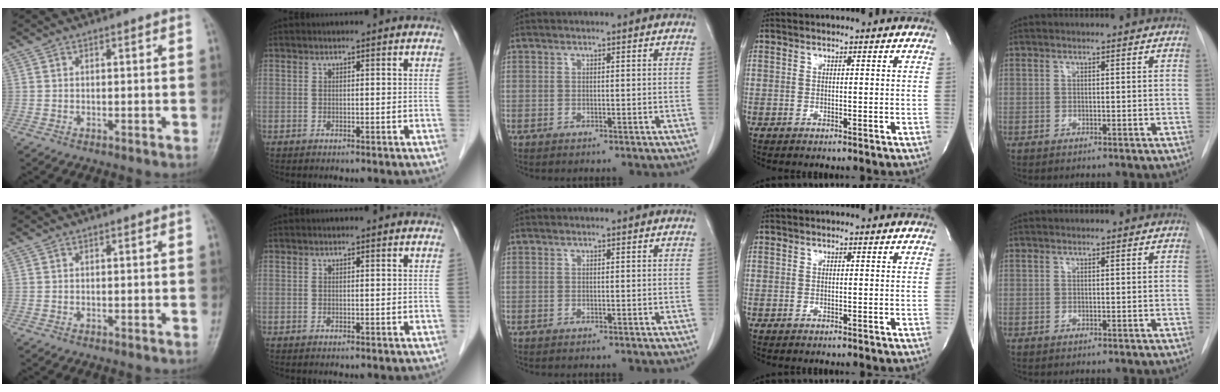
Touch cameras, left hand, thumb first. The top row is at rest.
{}